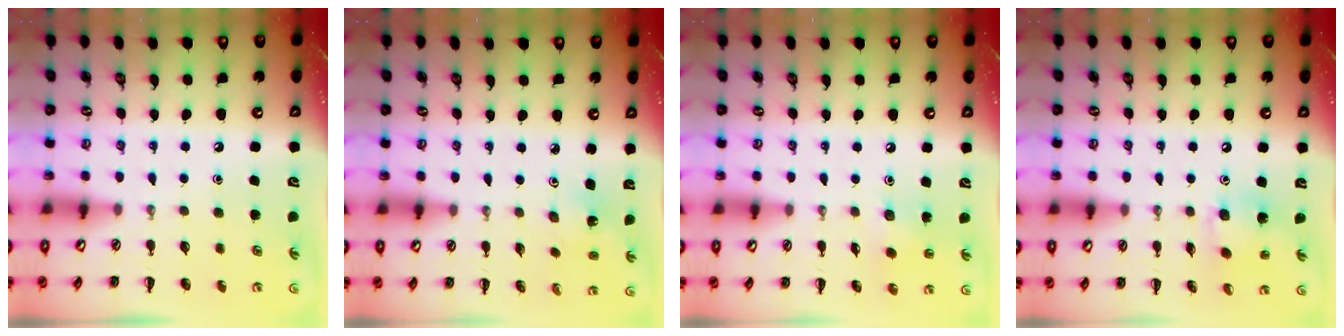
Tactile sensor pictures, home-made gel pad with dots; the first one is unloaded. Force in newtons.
{"total": 2.1, "press": 1.9, "slide": 0.7}
{"total": 4.8, "press": 4.6, "slide": 1.1}
{"total": 6.1, "press": 6.0, "slide": 1.3}